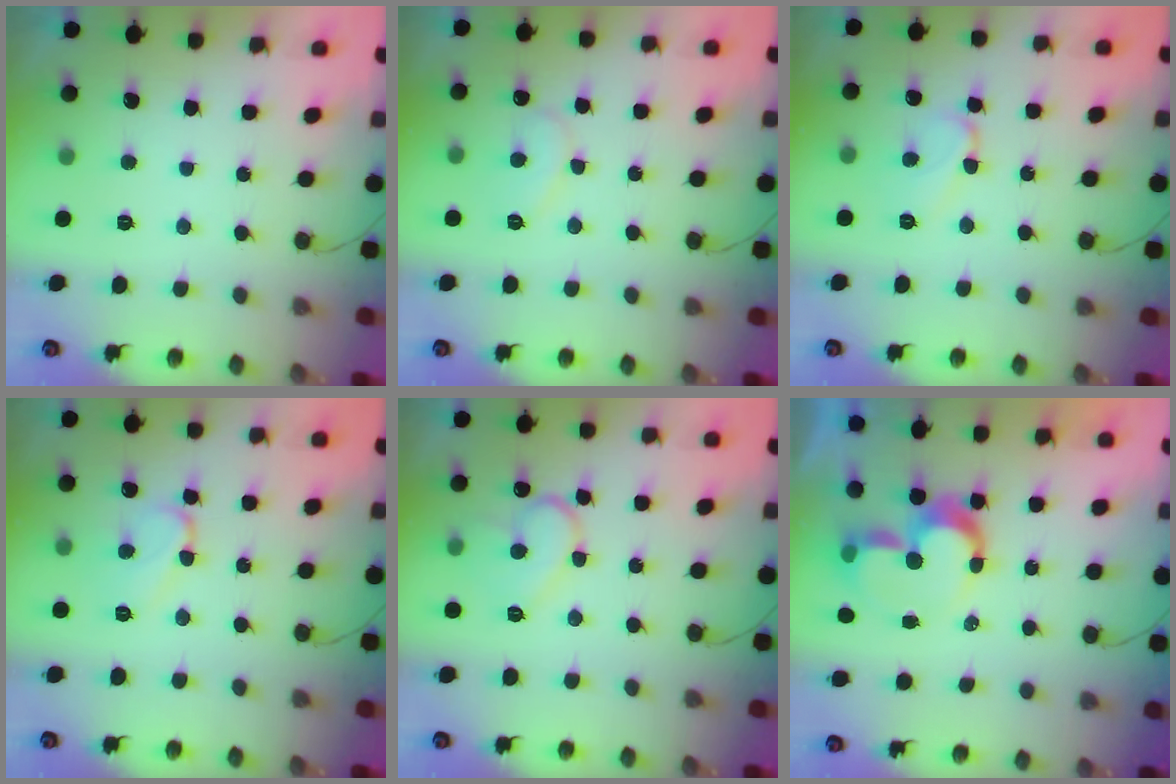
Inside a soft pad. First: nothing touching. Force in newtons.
{"total": 7.0, "press": 7.0, "slide": 0.4}
{"total": 7.2, "press": 7.2, "slide": 0.7}
{"total": 8.0, "press": 7.9, "slide": 1.0}
{"total": 11.0, "press": 11.0, "slide": 0.9}
{"total": 9.8, "press": 9.8, "slide": 0.6}